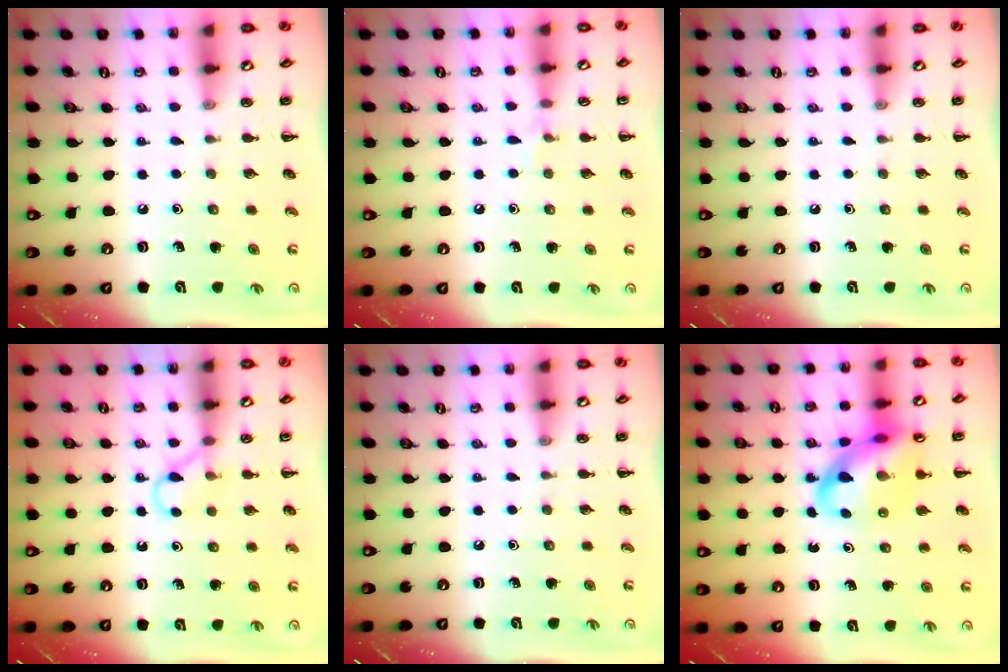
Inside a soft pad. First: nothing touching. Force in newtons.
{"total": 3.7, "press": 3.4, "slide": 1.4}
{"total": 0.0}
{"total": 4.0, "press": 3.8, "slide": 1.1}
{"total": 0.0}
{"total": 15.2, "press": 14.6, "slide": 3.9}